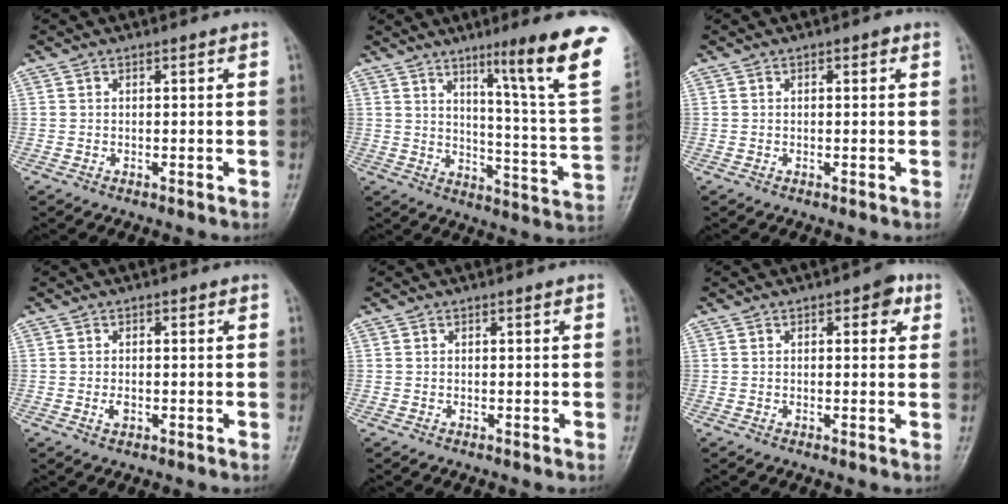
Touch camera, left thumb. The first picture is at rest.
{"total": 20.4, "force": [11.6, 0.4, 16.8], "torque": [-0.211, -0.068, 0.164]}
{"total": 1.1, "force": [0.4, 0.6, 0.9], "torque": [-0.009, 0.002, 0.003]}
{"total": 1.6, "force": [-0.4, 1.1, 1.1], "torque": [-0.015, 0.000, -0.007]}
{"total": 0.0}
{"total": 3.7, "force": [1.5, 1.9, 2.7], "torque": [-0.015, 0.001, 0.011]}